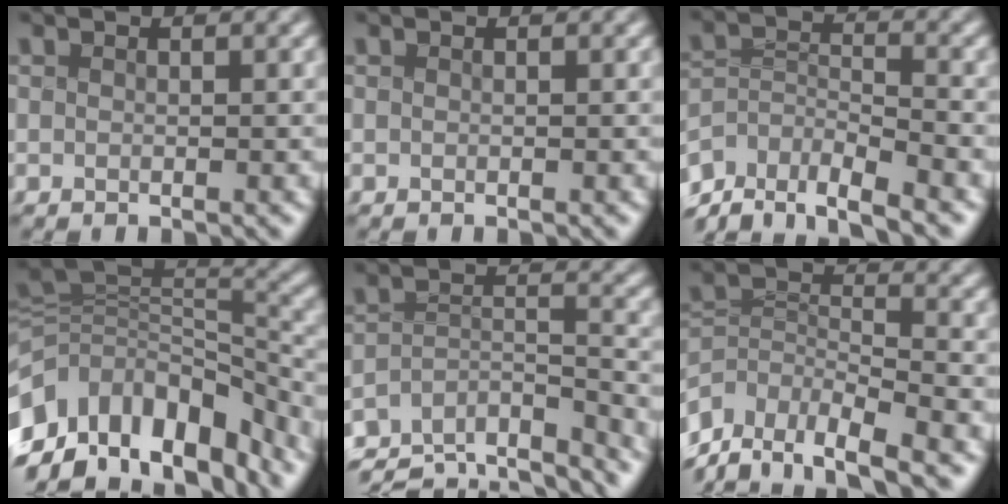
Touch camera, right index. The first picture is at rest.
{"total": 0.0}
{"total": 8.0, "force": [-5.6, 4.6, 3.4], "torque": [-0.069, -0.026, -0.093]}
{"total": 16.1, "force": [-7.0, 11.1, 9.3], "torque": [-0.189, -0.032, -0.106]}
{"total": 11.2, "force": [-8.7, 5.3, 4.7], "torque": [-0.069, -0.032, -0.134]}
{"total": 9.3, "force": [-5.3, 6.0, 4.7], "torque": [-0.097, -0.032, -0.084]}